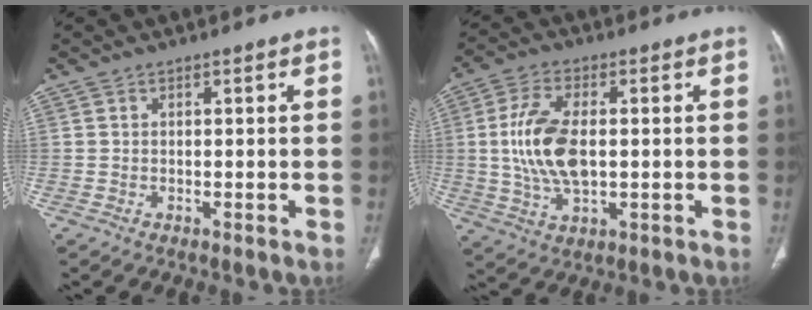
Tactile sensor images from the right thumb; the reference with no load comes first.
{"total": 12.5, "force": [0.3, 6.5, 10.7], "torque": [-0.220, 0.003, 0.009]}